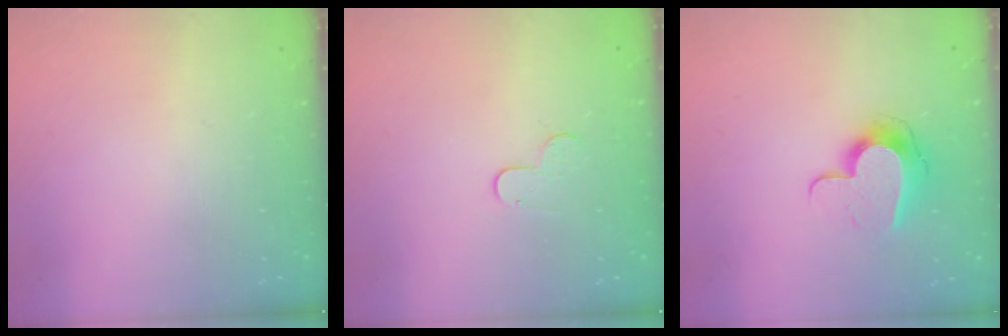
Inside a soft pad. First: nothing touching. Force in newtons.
{"total": 5.5, "press": 5.5, "slide": 0.5}
{"total": 10.7, "press": 10.6, "slide": 0.7}